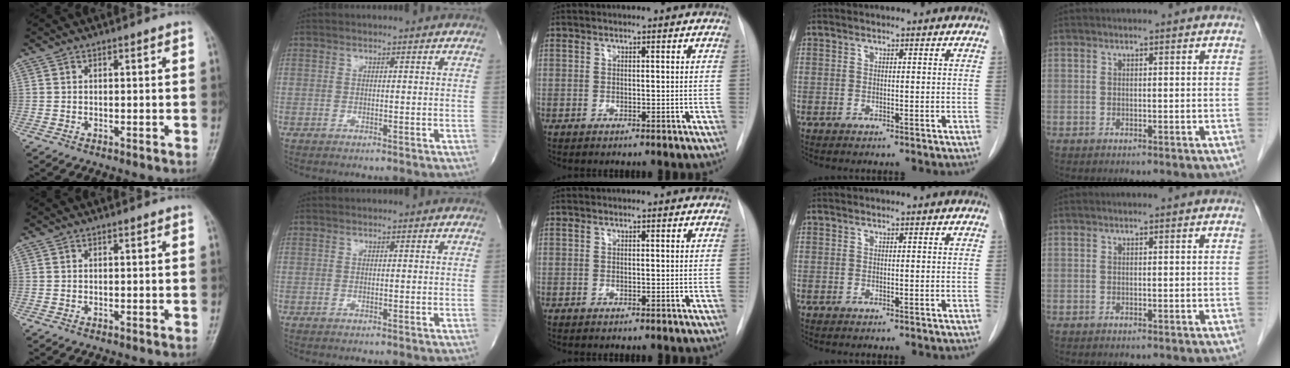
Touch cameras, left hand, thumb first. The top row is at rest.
{}